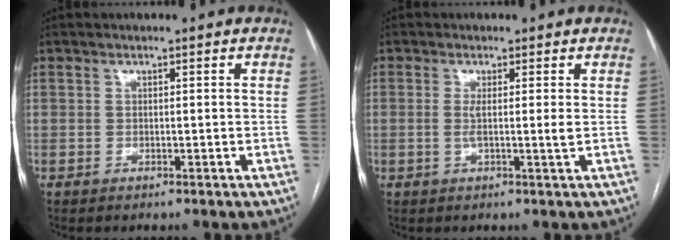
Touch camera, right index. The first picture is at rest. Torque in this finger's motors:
{"motor_torque": [0.01, -0.08, 0.12, 0.02]}